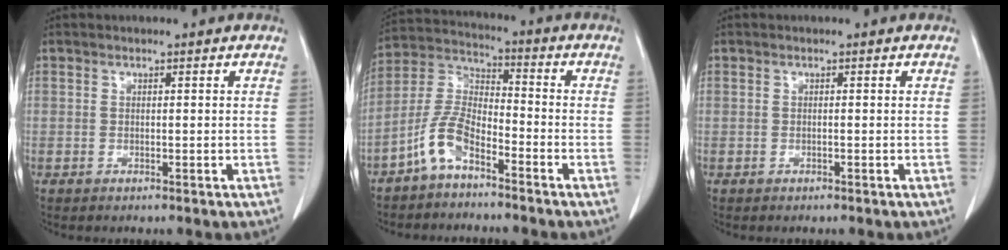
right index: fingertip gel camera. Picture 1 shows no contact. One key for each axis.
{"total": 7.8, "fx": -5.1, "fy": 2.8, "fz": 5.3, "tx": -0.128, "ty": 0.009, "tz": -0.109}
{"total": 0.0}